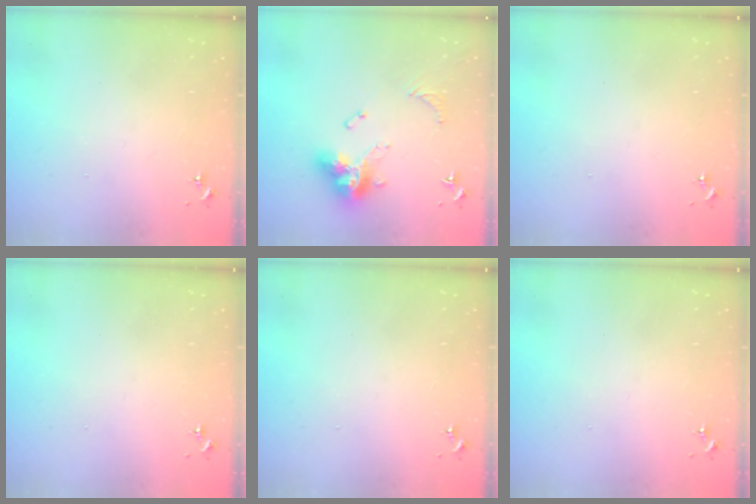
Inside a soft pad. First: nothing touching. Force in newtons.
{"total": 14.2, "press": 14.1, "slide": 1.5}
{"total": 0.0}
{"total": 0.0}
{"total": 0.0}
{"total": 0.0}